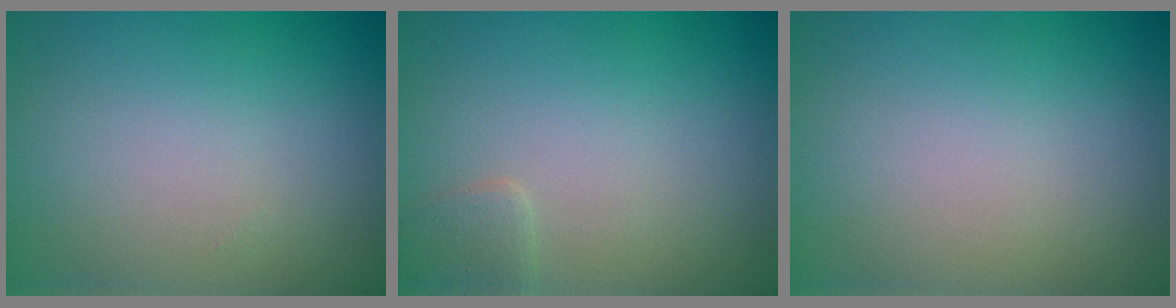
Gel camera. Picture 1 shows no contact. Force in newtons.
{"total": 1.4, "press": 1.4, "slide": 0.1}
{"total": 0.0}